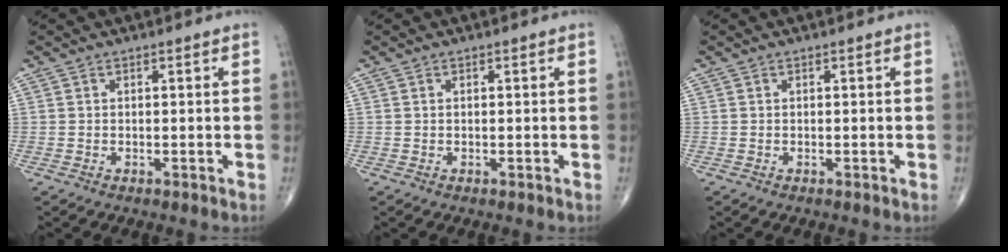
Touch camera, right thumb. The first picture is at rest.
{"total": 0.0}
{"total": 0.0}